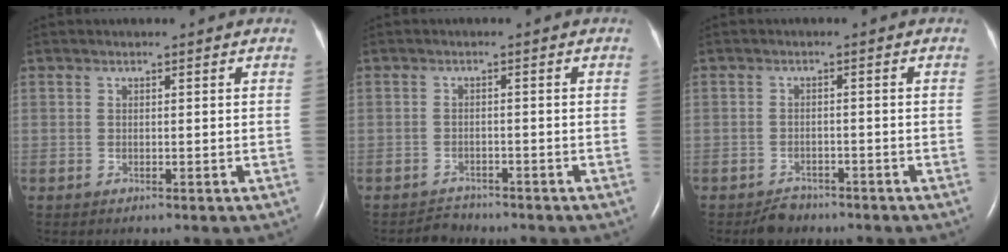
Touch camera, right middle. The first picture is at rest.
{"total": 2.0, "force": [-1.9, 0.6, -0.5], "torque": [0.001, -0.005, -0.030]}
{"total": 2.7, "force": [-2.3, 1.4, 0.4], "torque": [-0.017, 0.001, -0.034]}